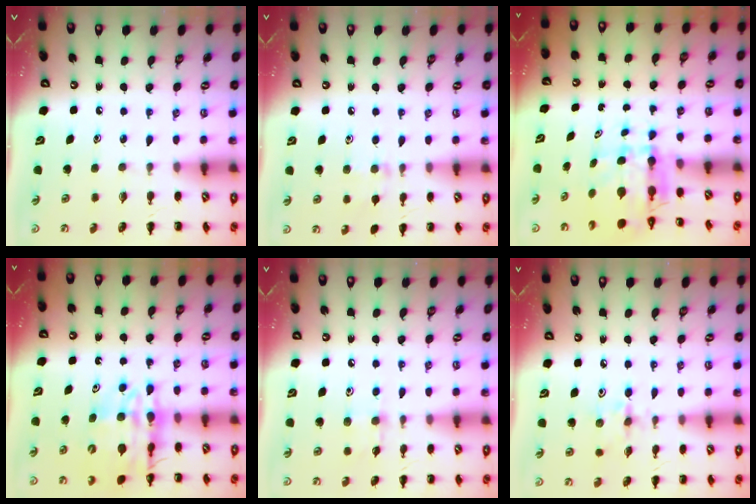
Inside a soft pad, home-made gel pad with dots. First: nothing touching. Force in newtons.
{"total": 6.4, "press": 6.0, "slide": 2.3}
{"total": 4.9, "press": 4.5, "slide": 1.9}
{"total": 14.4, "press": 13.9, "slide": 3.5}
{"total": 3.7, "press": 3.4, "slide": 1.2}
{"total": 2.4, "press": 2.4, "slide": 0.5}